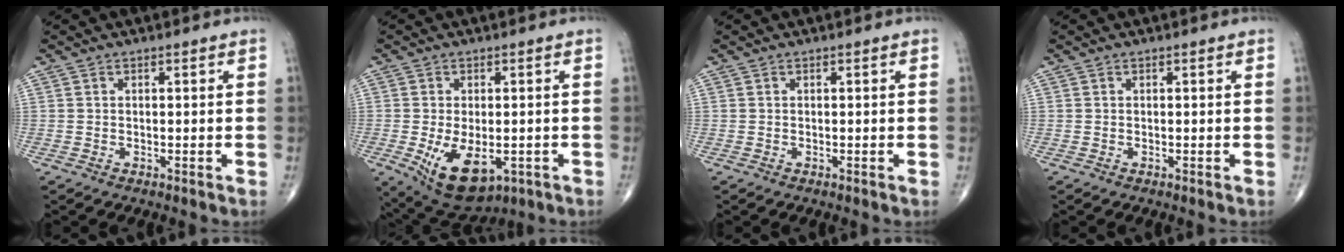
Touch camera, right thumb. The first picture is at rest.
{"total": 11.0, "force": [-3.2, 6.1, 8.5], "torque": [-0.132, -0.009, -0.033]}
{"total": 0.0}
{"total": 0.0}